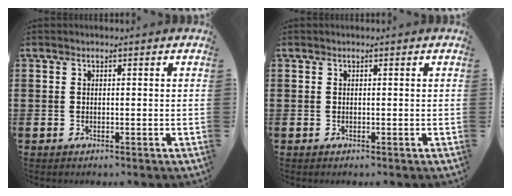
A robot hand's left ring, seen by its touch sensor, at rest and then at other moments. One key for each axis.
{"total": 0.0}